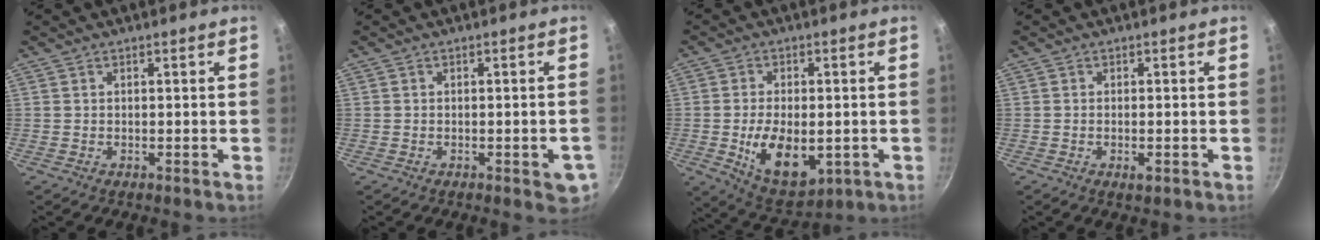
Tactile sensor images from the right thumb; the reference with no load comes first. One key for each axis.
{"total": 4.4, "fx": -1.5, "fy": 1.8, "fz": 3.8, "tx": -0.030, "ty": 0.001, "tz": -0.019}
{"total": 12.8, "fx": -2.3, "fy": 7.4, "fz": 10.2, "tx": -0.150, "ty": -0.004, "tz": -0.020}
{"total": 1.7, "fx": -0.7, "fy": 0.6, "fz": 1.4, "tx": -0.030, "ty": -0.001, "tz": -0.012}